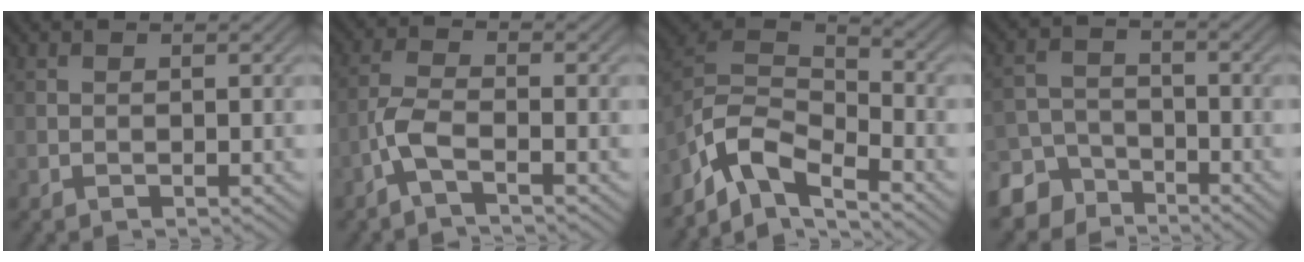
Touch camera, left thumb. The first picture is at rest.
{"total": 3.8, "force": [-2.2, 0.9, 3.0], "torque": [-0.074, 0.003, -0.060]}
{"total": 9.5, "force": [-6.6, 3.6, 5.8], "torque": [-0.126, -0.005, -0.147]}
{"total": 6.1, "force": [-4.5, 3.7, 1.8], "torque": [-0.036, -0.005, -0.097]}